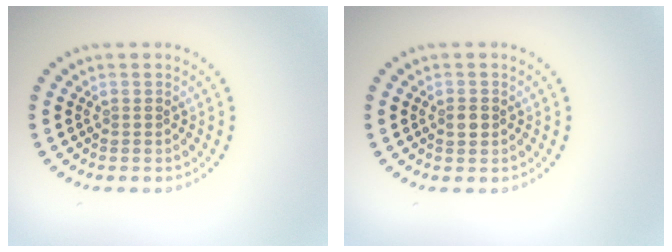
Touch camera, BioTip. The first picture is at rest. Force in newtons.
{"total": 1.5, "press": 1.5, "slide": 0.3}